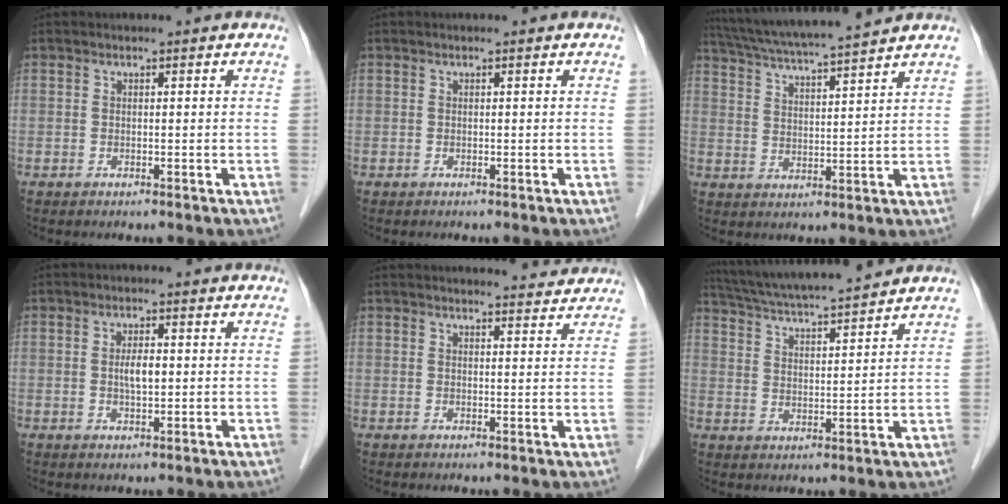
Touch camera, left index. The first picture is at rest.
{"total": 0.0}
{"total": 14.4, "force": [12.8, -0.4, 6.5], "torque": [-0.124, 0.024, 0.201]}
{"total": 2.8, "force": [0.1, 0.9, 2.6], "torque": [-0.049, 0.001, 0.003]}
{"total": 5.5, "force": [5.4, 0.4, 0.7], "torque": [-0.013, 0.004, 0.055]}
{"total": 14.5, "force": [13.1, 0.0, 6.1], "torque": [-0.118, 0.022, 0.209]}